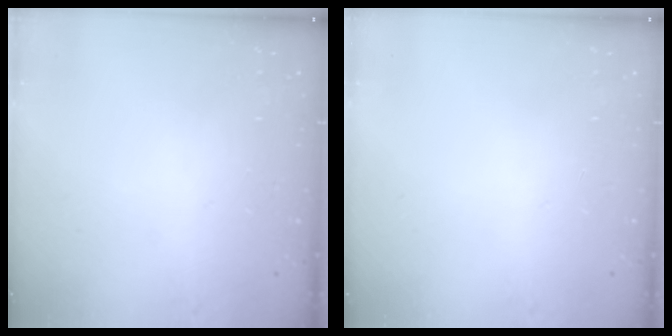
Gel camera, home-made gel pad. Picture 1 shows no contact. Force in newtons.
{"total": 0.0}